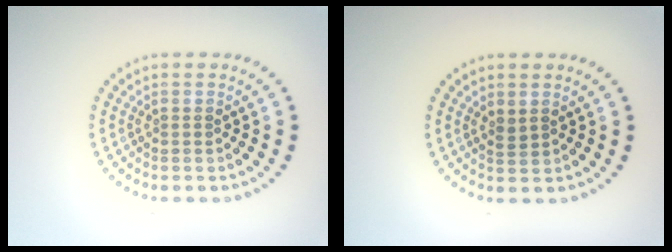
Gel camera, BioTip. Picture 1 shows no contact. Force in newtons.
{"total": 0.8, "press": 0.7, "slide": 0.4}